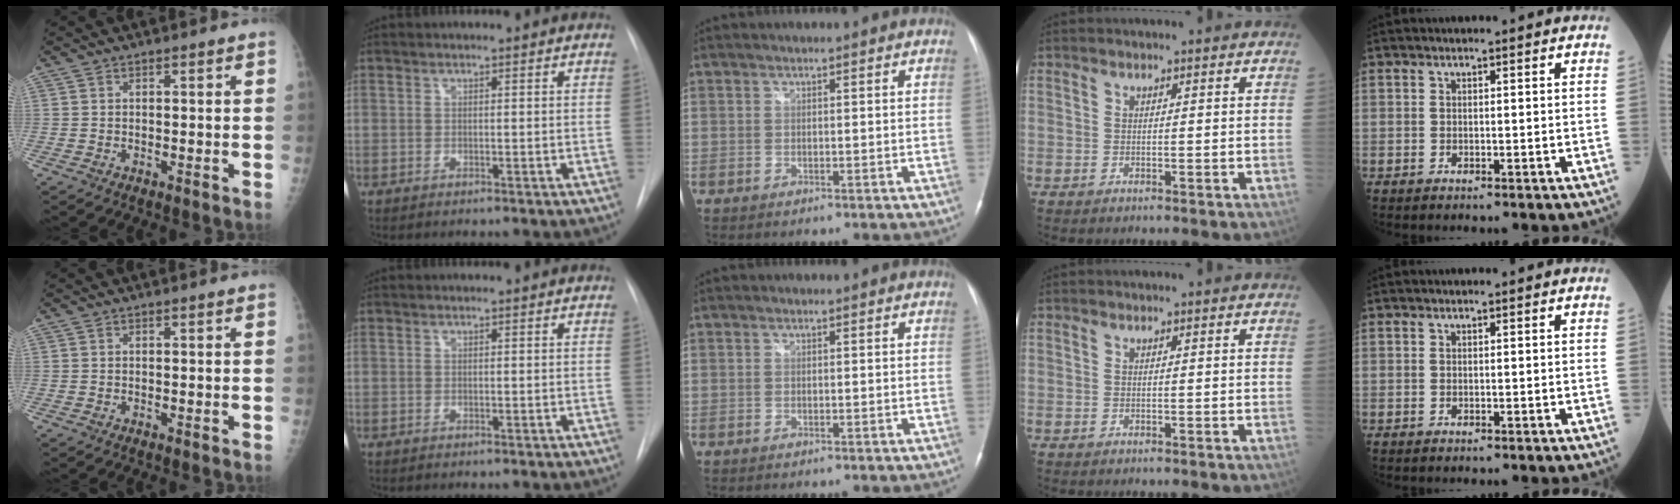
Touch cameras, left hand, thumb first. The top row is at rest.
{}